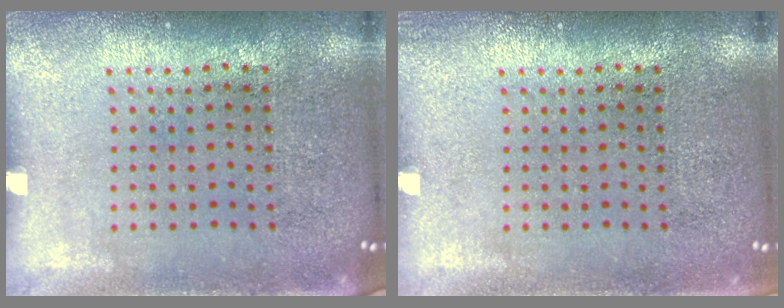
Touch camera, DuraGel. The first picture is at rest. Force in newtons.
{"total": 0.7, "press": 0.7, "slide": 0.0}